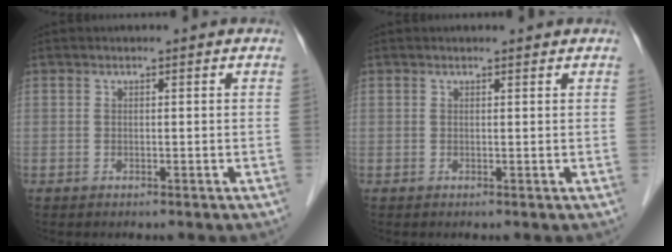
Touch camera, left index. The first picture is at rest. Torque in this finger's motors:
{"motor_torque": [0.61, -0.54, 0.06, -0.01]}